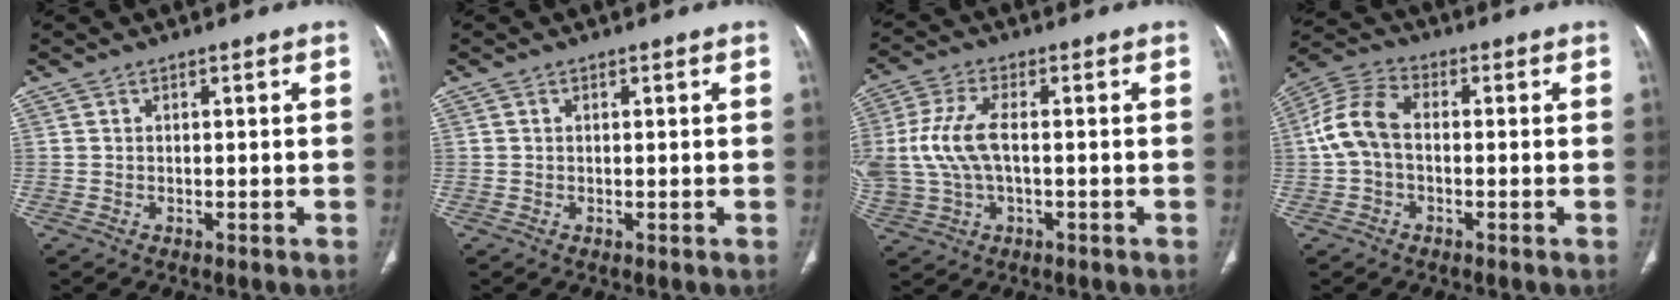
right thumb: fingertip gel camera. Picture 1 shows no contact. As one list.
[{"total": 0.0}, {"total": 10.4, "force": [0.1, 5.4, 8.9], "torque": [-0.215, 0.015, 0.007]}, {"total": 8.8, "force": [-0.4, 5.6, 6.7], "torque": [-0.138, 0.027, -0.016]}]